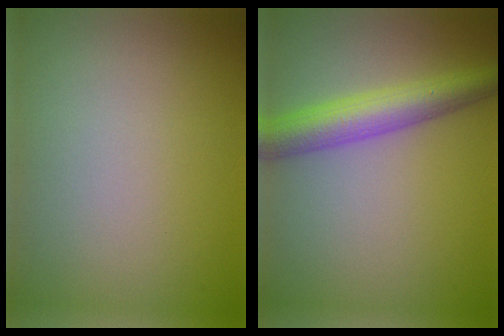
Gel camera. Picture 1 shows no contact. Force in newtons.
{"total": 5.1, "press": 5.1, "slide": 0.1}